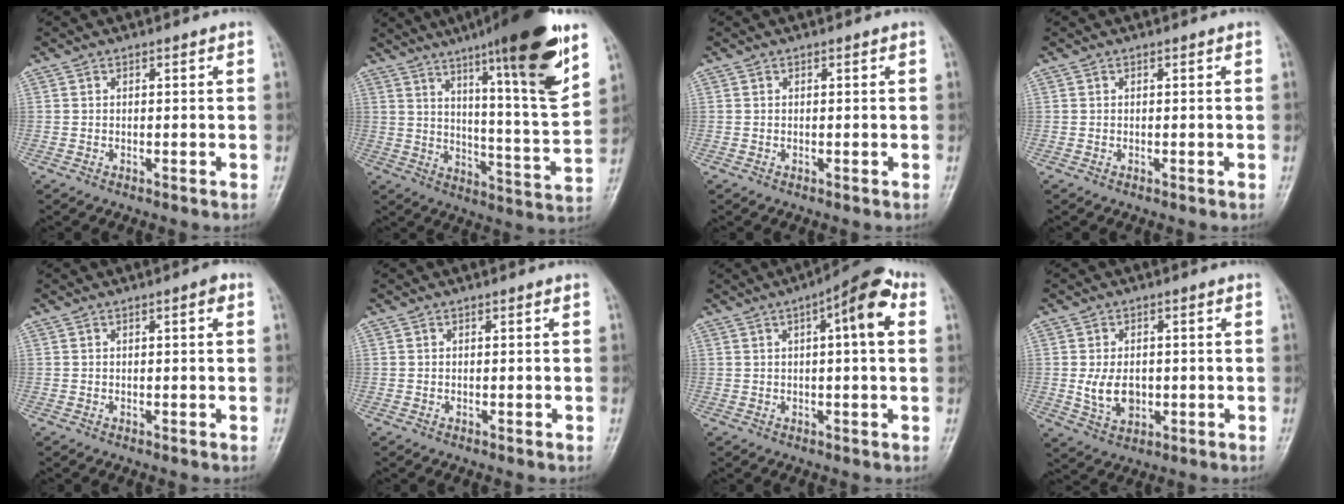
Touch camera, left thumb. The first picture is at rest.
{"total": 22.7, "force": [13.1, 2.8, 18.3], "torque": [-0.249, -0.056, 0.198]}
{"total": 0.0}
{"total": 0.0}
{"total": 1.5, "force": [0.5, 0.5, 1.4], "torque": [-0.018, 0.002, 0.004]}
{"total": 0.0}
{"total": 9.8, "force": [2.9, 2.9, 8.9], "torque": [-0.118, 0.019, 0.032]}
{"total": 6.3, "force": [-0.4, 4.5, 4.5], "torque": [-0.068, -0.007, 0.000]}